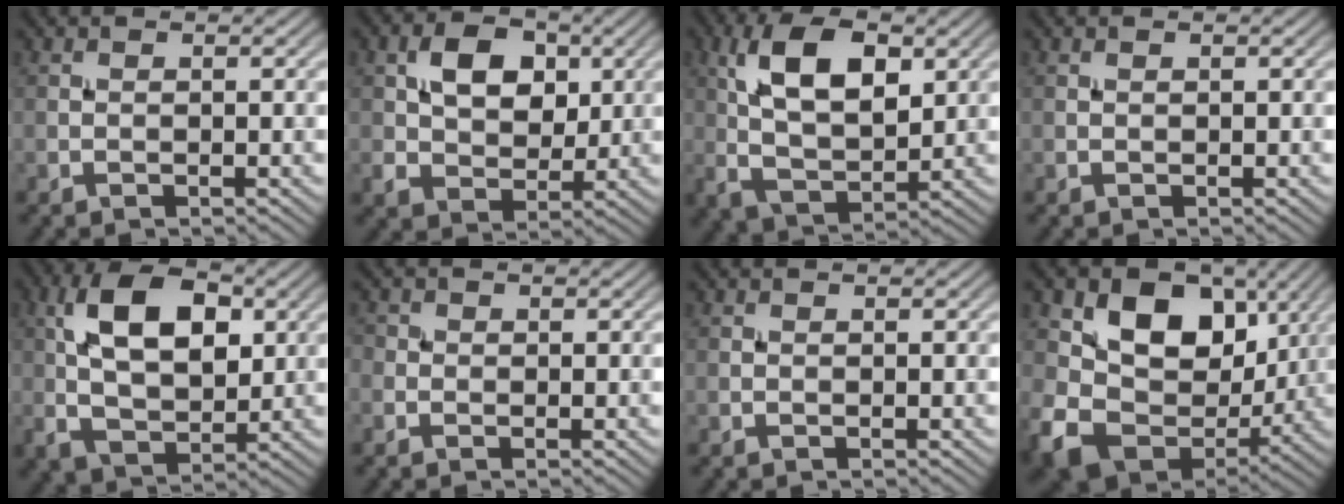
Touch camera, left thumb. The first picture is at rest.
{"total": 7.0, "force": [1.7, 5.2, 4.3], "torque": [-0.084, -0.001, 0.026]}
{"total": 10.4, "force": [3.1, 5.6, 8.2], "torque": [-0.166, 0.002, 0.055]}
{"total": 0.0}
{"total": 10.9, "force": [2.3, 6.4, 8.5], "torque": [-0.163, 0.007, 0.036]}
{"total": 1.4, "force": [-0.4, 1.4, 0.2], "torque": [-0.001, -0.003, -0.011]}
{"total": 0.0}
{"total": 13.0, "force": [3.0, 10.0, 7.7], "torque": [-0.144, -0.014, 0.049]}